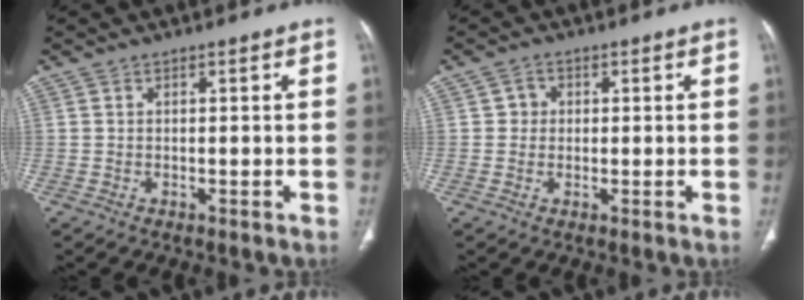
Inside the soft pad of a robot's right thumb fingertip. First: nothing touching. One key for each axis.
{"total": 2.4, "fx": 0.3, "fy": 2.2, "fz": 0.7, "tx": 0.005, "ty": 0.005, "tz": 0.001}